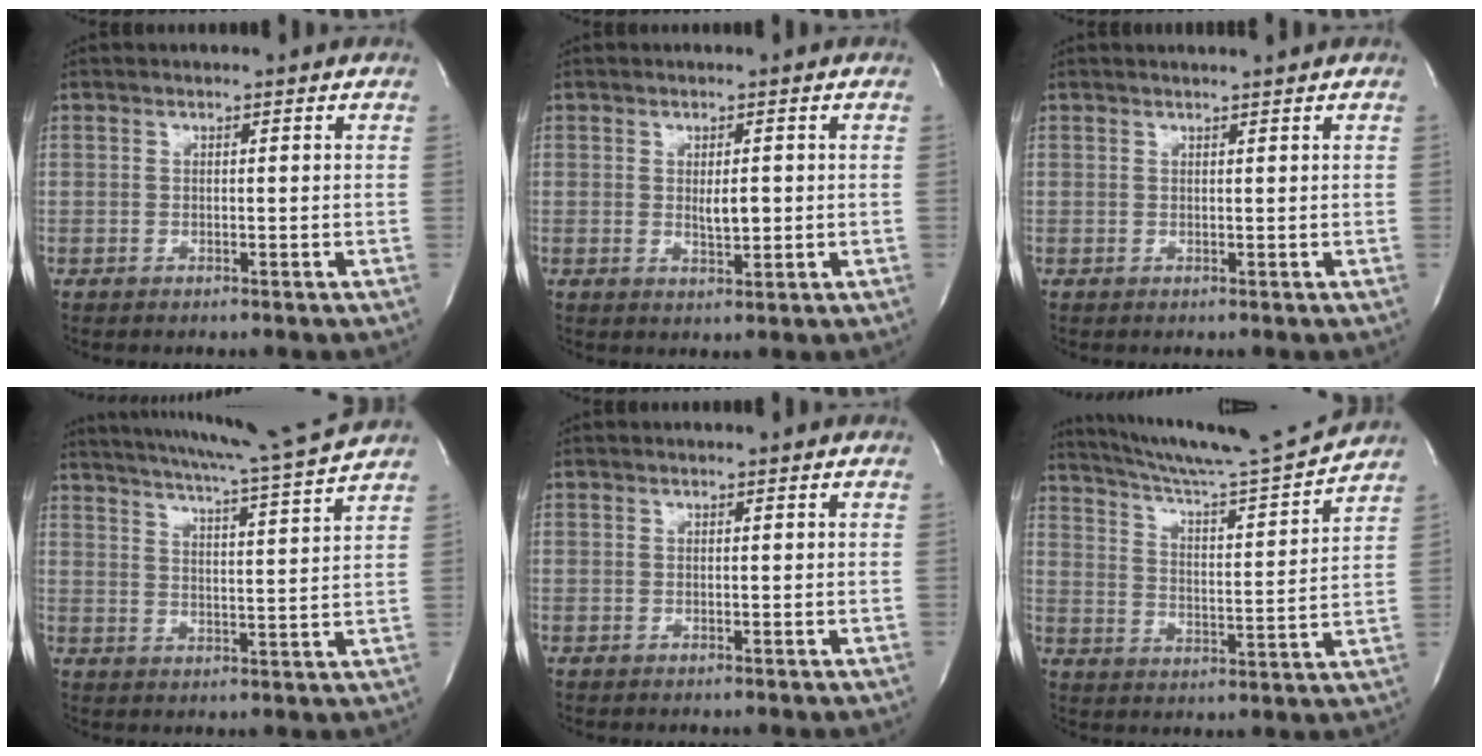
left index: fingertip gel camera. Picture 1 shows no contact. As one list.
[{"total": 2.6, "force": [0.2, 0.8, 2.4], "torque": [-0.042, -0.005, 0.006]}, {"total": 2.0, "force": [1.8, -0.4, 0.7], "torque": [-0.009, 0.005, 0.026]}, {"total": 15.6, "force": [14.2, -2.0, 6.2], "torque": [-0.113, -0.034, 0.196]}, {"total": 0.0}, {"total": 15.9, "force": [15.0, -1.9, 4.9], "torque": [-0.090, -0.037, 0.228]}]